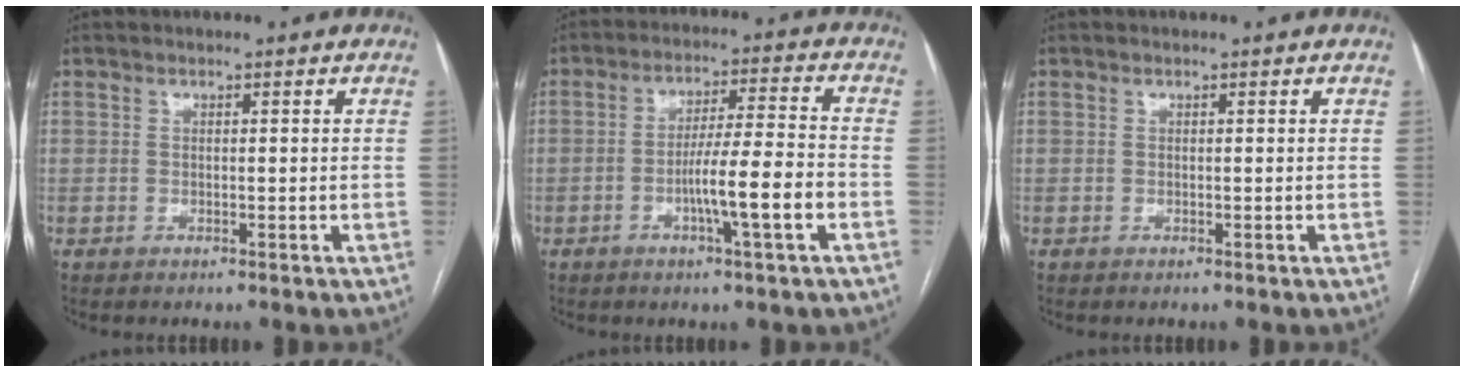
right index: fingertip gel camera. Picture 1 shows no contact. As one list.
[{"total": 11.3, "force": [-3.8, -0.3, 10.7], "torque": [-0.183, 0.006, -0.065]}, {"total": 0.0}]